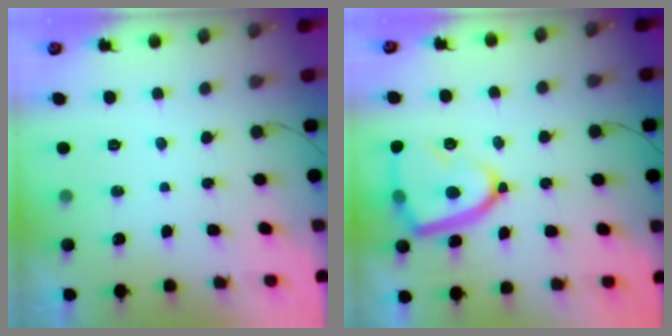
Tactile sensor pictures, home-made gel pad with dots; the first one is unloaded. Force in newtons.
{"total": 16.4, "press": 16.4, "slide": 1.4}